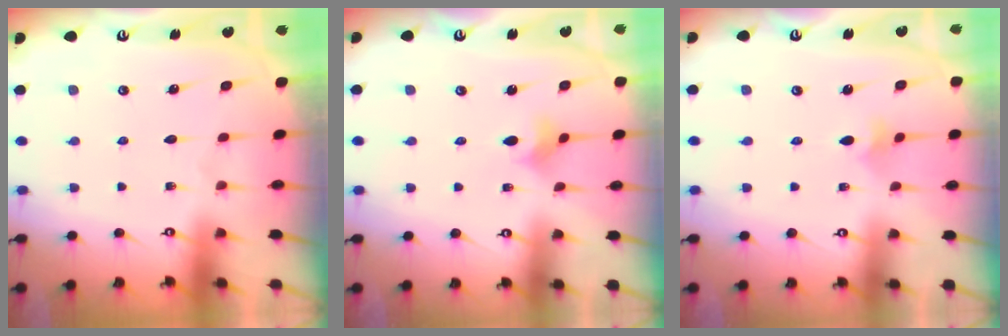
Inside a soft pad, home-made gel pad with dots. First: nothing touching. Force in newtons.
{"total": 4.1, "press": 4.0, "slide": 0.7}
{"total": 3.4, "press": 3.3, "slide": 0.8}